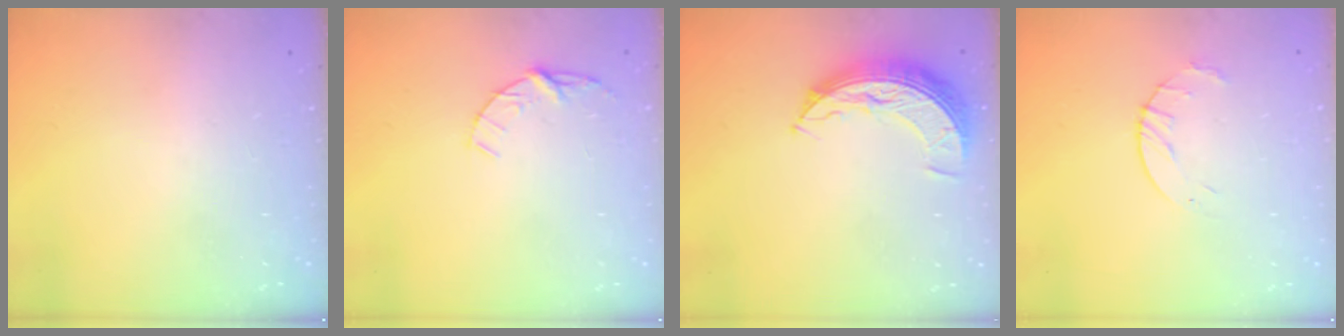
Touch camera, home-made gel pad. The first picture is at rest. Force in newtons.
{"total": 4.5, "press": 4.5, "slide": 0.5}
{"total": 9.1, "press": 9.1, "slide": 0.6}
{"total": 3.5, "press": 3.5, "slide": 0.4}